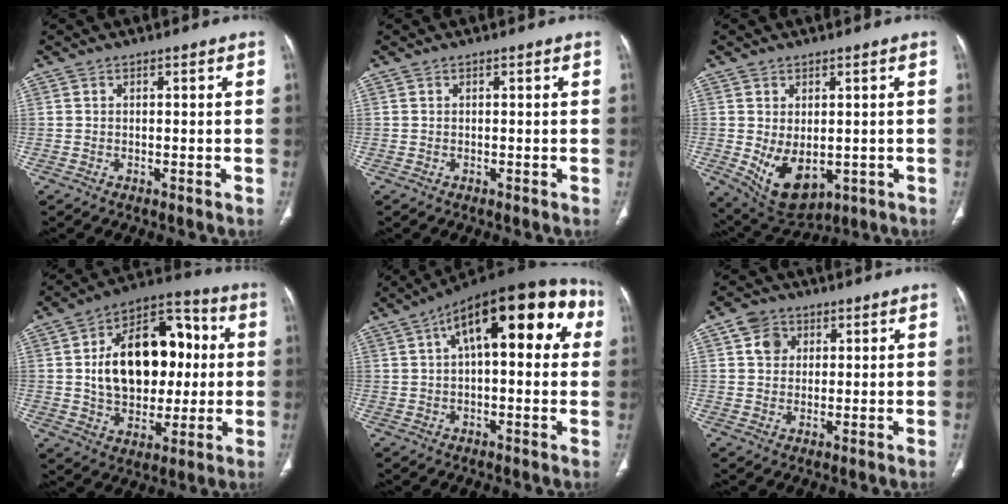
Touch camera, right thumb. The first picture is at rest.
{"total": 0.0}
{"total": 9.5, "force": [-1.4, 6.0, 7.2], "torque": [-0.110, -0.011, 0.004]}
{"total": 22.1, "force": [2.4, 14.5, 16.5], "torque": [-0.223, 0.022, 0.043]}
{"total": 22.4, "force": [6.8, 9.7, 19.0], "torque": [-0.254, 0.047, 0.092]}
{"total": 5.0, "force": [1.8, 4.1, 2.1], "torque": [-0.016, -0.004, 0.032]}